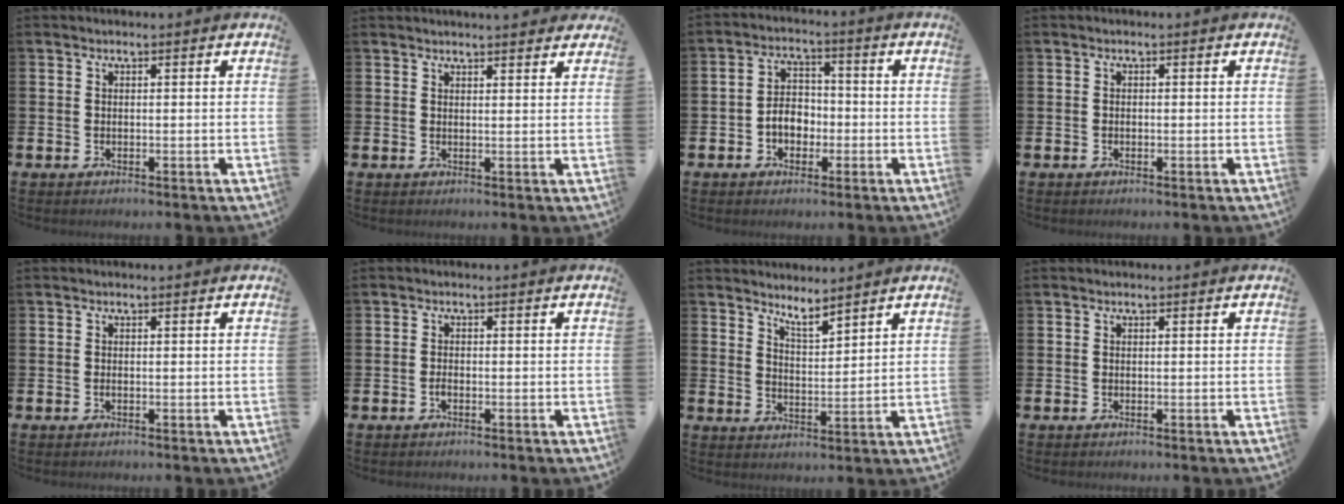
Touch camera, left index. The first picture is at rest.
{"total": 2.2, "force": [2.2, 0.1, 0.0], "torque": [-0.001, -0.009, 0.040]}
{"total": 4.3, "force": [-1.3, 3.3, 2.4], "torque": [-0.043, 0.009, -0.030]}
{"total": 0.5, "force": [-0.3, 0.4, 0.1], "torque": [-0.011, 0.006, -0.006]}
{"total": 0.0}
{"total": 1.0, "force": [-0.5, 0.4, 0.7], "torque": [-0.014, -0.002, -0.009]}
{"total": 4.6, "force": [4.6, 0.3, 0.7], "torque": [-0.019, -0.025, 0.081]}
{"total": 0.0}